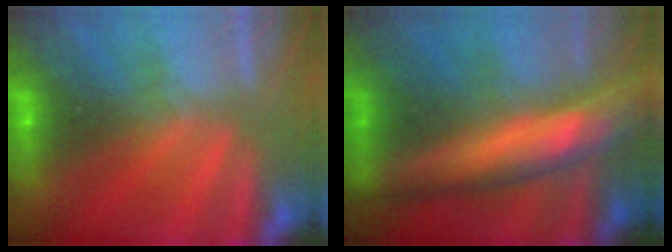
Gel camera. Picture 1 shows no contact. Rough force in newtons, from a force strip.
{"total": 8.8}